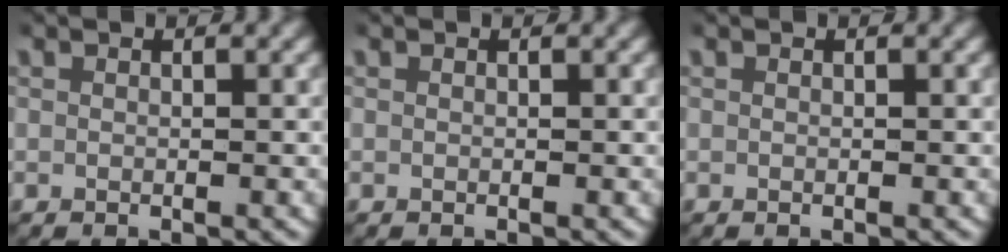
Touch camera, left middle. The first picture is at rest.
{"total": 0.0}
{"total": 0.0}